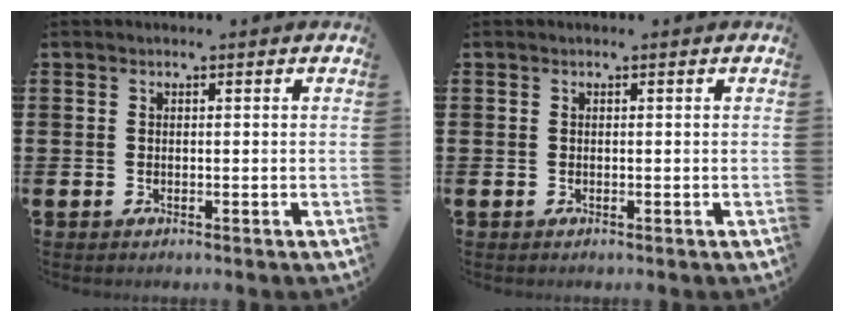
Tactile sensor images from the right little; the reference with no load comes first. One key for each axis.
{"total": 0.0}